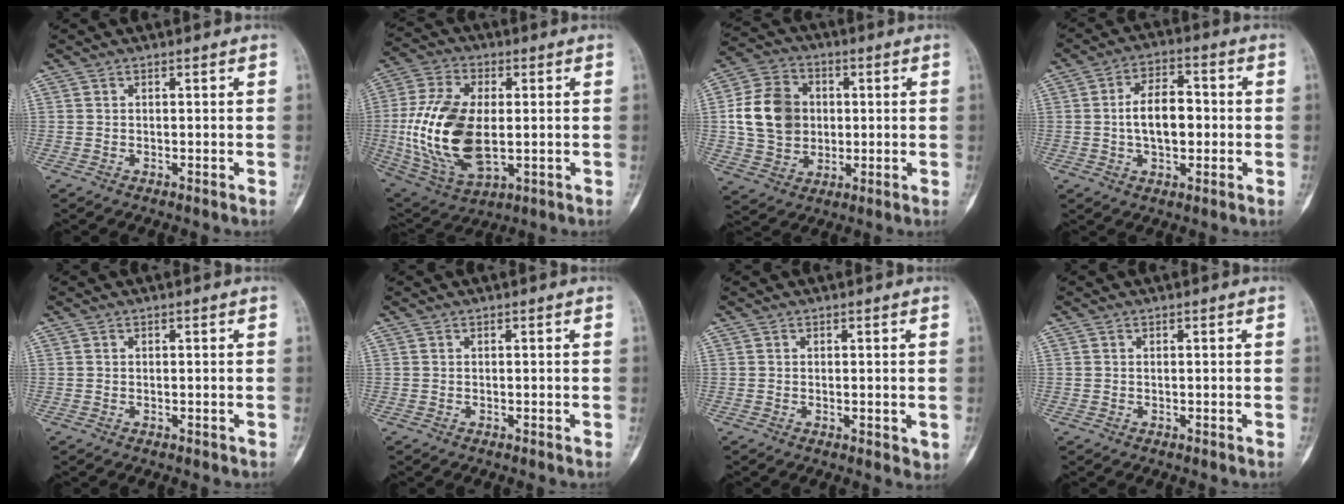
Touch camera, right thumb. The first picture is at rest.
{"total": 19.4, "force": [-0.7, 10.7, 16.1], "torque": [-0.327, -0.006, 0.000]}
{"total": 13.6, "force": [1.0, 11.1, 7.8], "torque": [-0.121, 0.010, 0.020]}
{"total": 9.7, "force": [-0.3, 5.5, 8.0], "torque": [-0.117, 0.018, -0.009]}
{"total": 0.0}
{"total": 0.0}
{"total": 2.1, "force": [-0.1, 1.0, 1.9], "torque": [-0.022, -0.007, -0.002]}
{"total": 0.0}